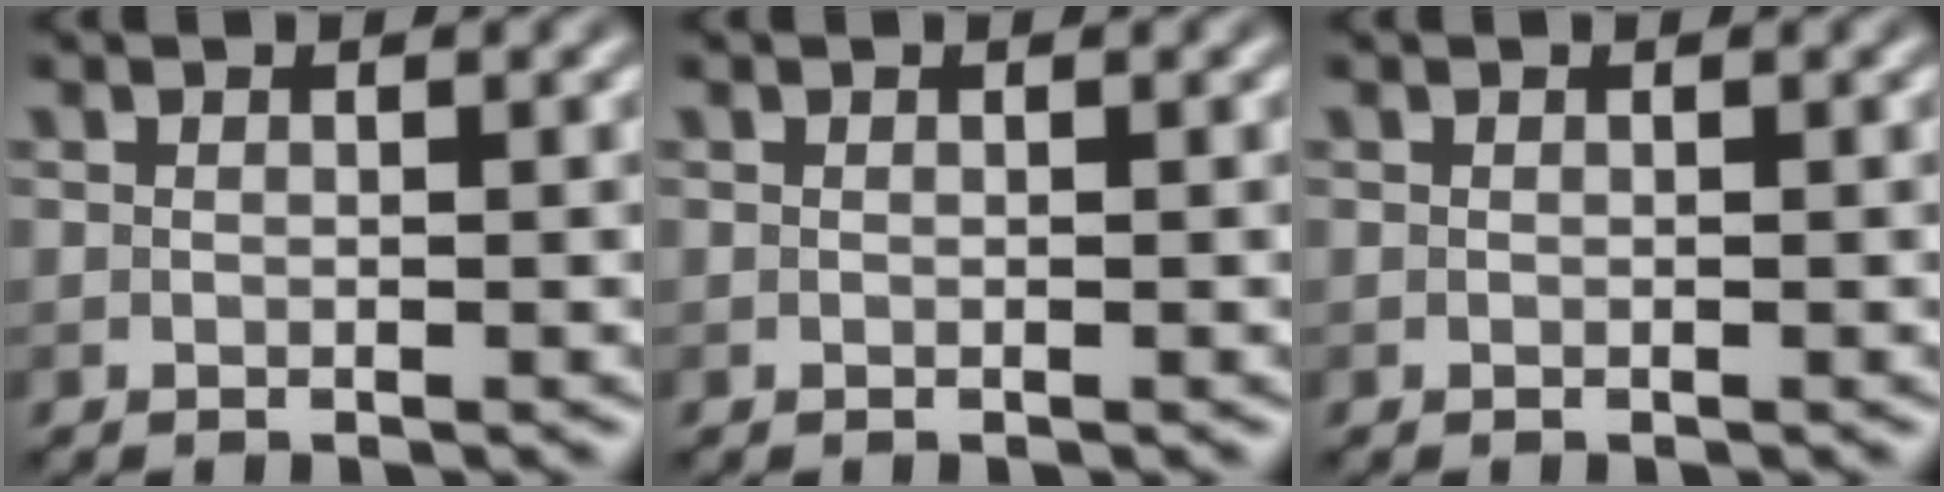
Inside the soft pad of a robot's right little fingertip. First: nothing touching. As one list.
[{"total": 0.0}, {"total": 0.0}]